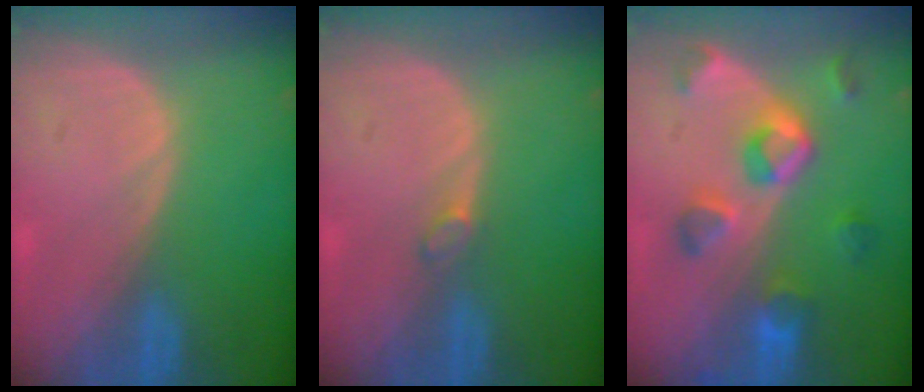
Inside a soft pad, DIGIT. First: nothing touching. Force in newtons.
{"total": 1.2, "press": 1.1, "slide": 0.2}
{"total": 7.4, "press": 7.4, "slide": 0.4}